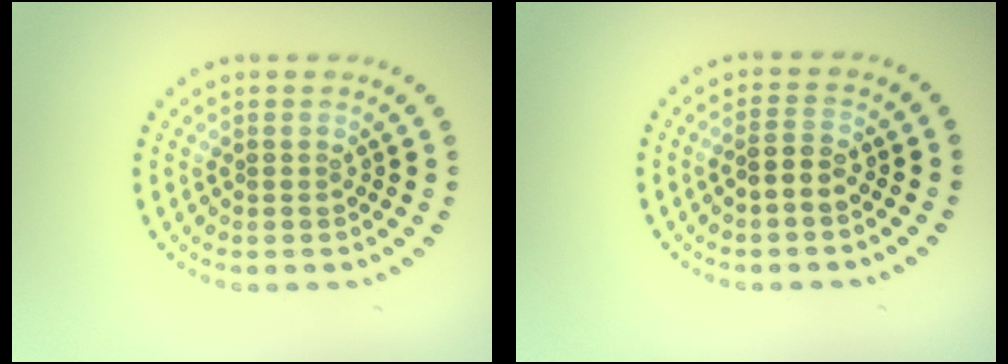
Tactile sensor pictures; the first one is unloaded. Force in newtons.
{"total": 1.8, "press": 1.7, "slide": 0.7}